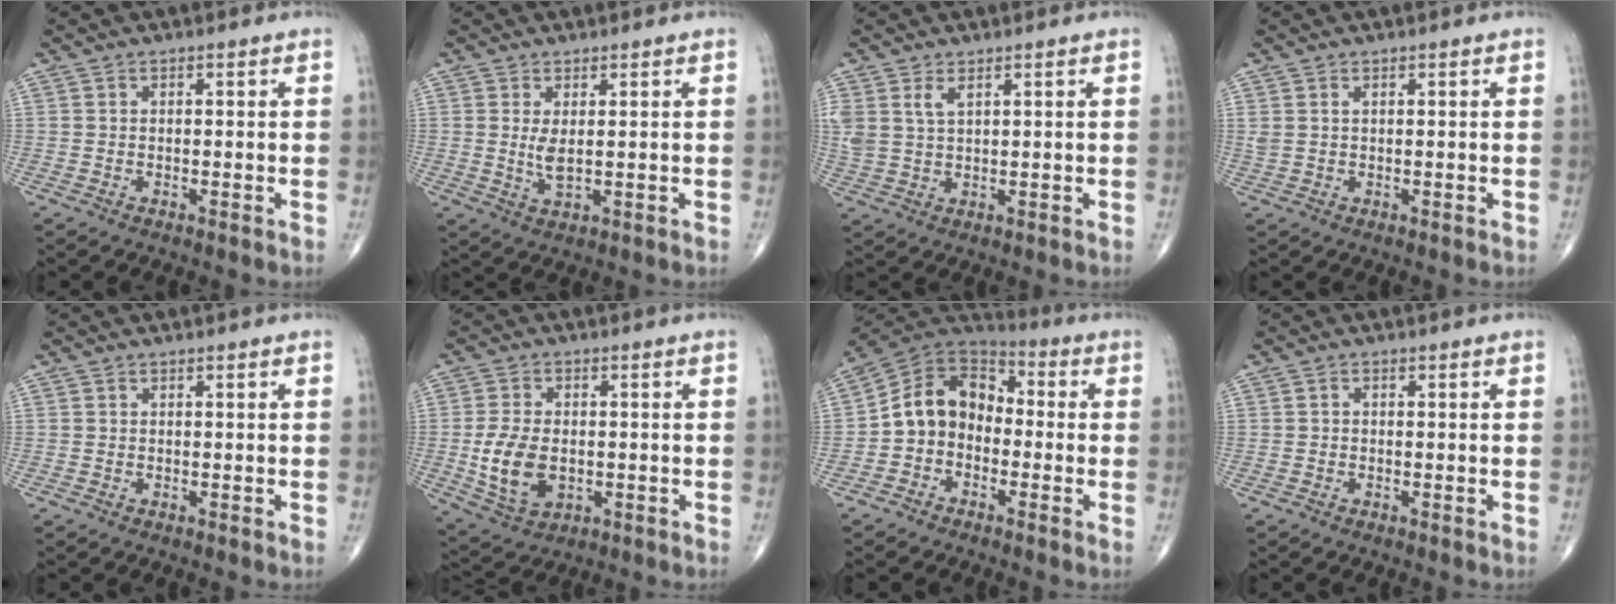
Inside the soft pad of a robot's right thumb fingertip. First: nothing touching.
{"total": 3.2, "force": [0.5, 1.1, 2.9], "torque": [-0.060, -0.013, 0.017]}
{"total": 4.3, "force": [2.2, 2.1, 3.0], "torque": [-0.066, -0.004, 0.054]}
{"total": 1.3, "force": [0.7, 0.6, 0.9], "torque": [-0.025, 0.009, 0.021]}
{"total": 0.0}
{"total": 10.0, "force": [-1.2, 6.4, 7.5], "torque": [-0.137, -0.003, -0.012]}
{"total": 11.4, "force": [-1.9, 9.0, 6.7], "torque": [-0.093, 0.053, -0.052]}
{"total": 0.6, "force": [-0.2, 0.5, 0.2], "torque": [-0.001, 0.002, -0.009]}